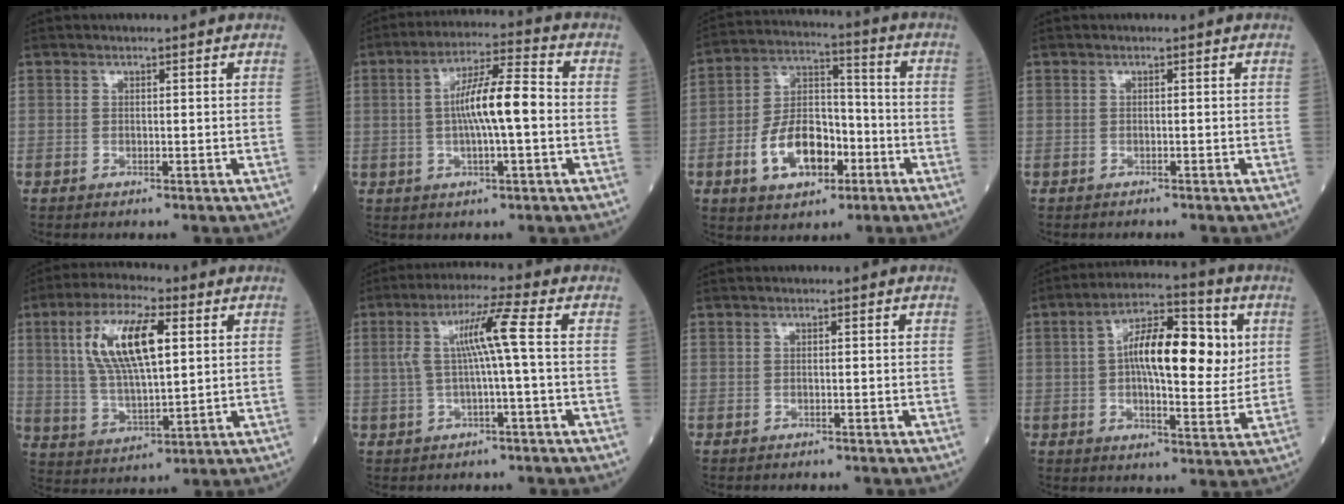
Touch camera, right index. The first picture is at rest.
{"total": 9.5, "force": [-0.3, 1.1, 9.4], "torque": [-0.166, 0.014, -0.013]}
{"total": 12.1, "force": [-4.6, 6.7, 8.9], "torque": [-0.176, 0.016, -0.076]}
{"total": 0.9, "force": [-0.9, -0.1, 0.3], "torque": [-0.003, 0.000, -0.013]}
{"total": 13.1, "force": [3.9, 3.7, 11.9], "torque": [-0.244, 0.011, 0.075]}
{"total": 7.0, "force": [0.3, -0.8, 6.9], "torque": [-0.134, 0.020, 0.009]}
{"total": 0.8, "force": [-0.7, 0.0, 0.3], "torque": [-0.001, 0.000, -0.011]}
{"total": 14.3, "force": [2.8, 4.9, 13.1], "torque": [-0.212, 0.026, 0.036]}